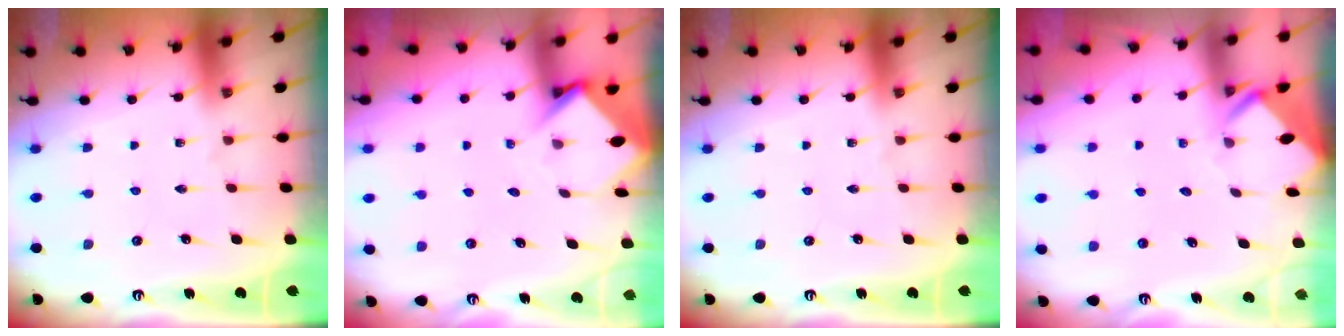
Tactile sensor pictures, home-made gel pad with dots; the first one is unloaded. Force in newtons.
{"total": 3.8, "press": 3.8, "slide": 0.2}
{"total": 0.0}
{"total": 3.5, "press": 3.5, "slide": 0.2}